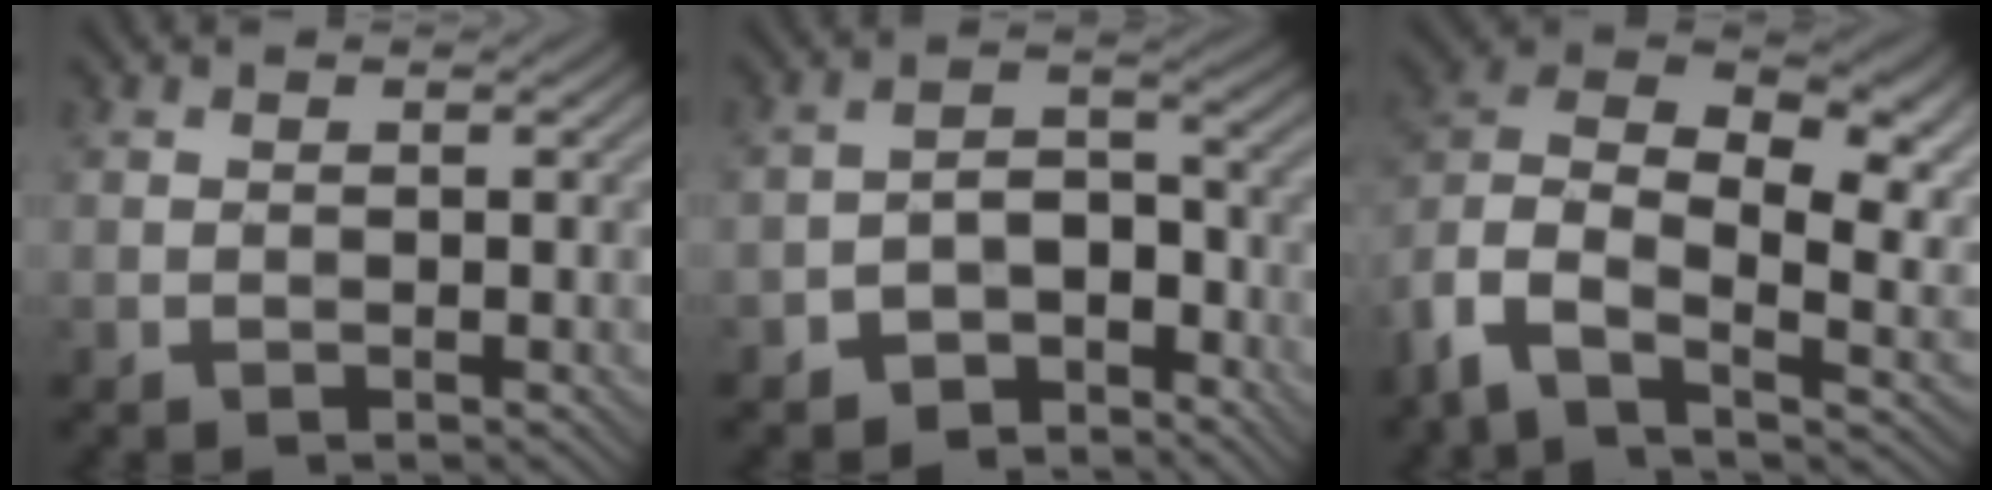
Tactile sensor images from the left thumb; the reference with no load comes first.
{"total": 6.5, "force": [-4.8, 3.5, 2.6], "torque": [-0.032, 0.004, -0.095]}
{"total": 15.3, "force": [-1.8, 9.8, 11.6], "torque": [-0.261, -0.004, -0.038]}